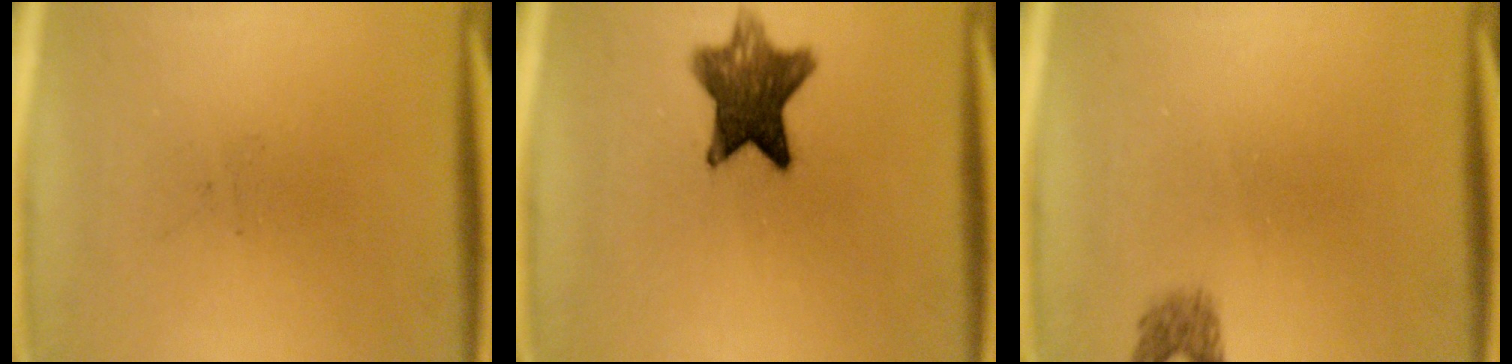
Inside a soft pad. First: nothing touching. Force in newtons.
{"total": 9.5}
{"total": 1.6}